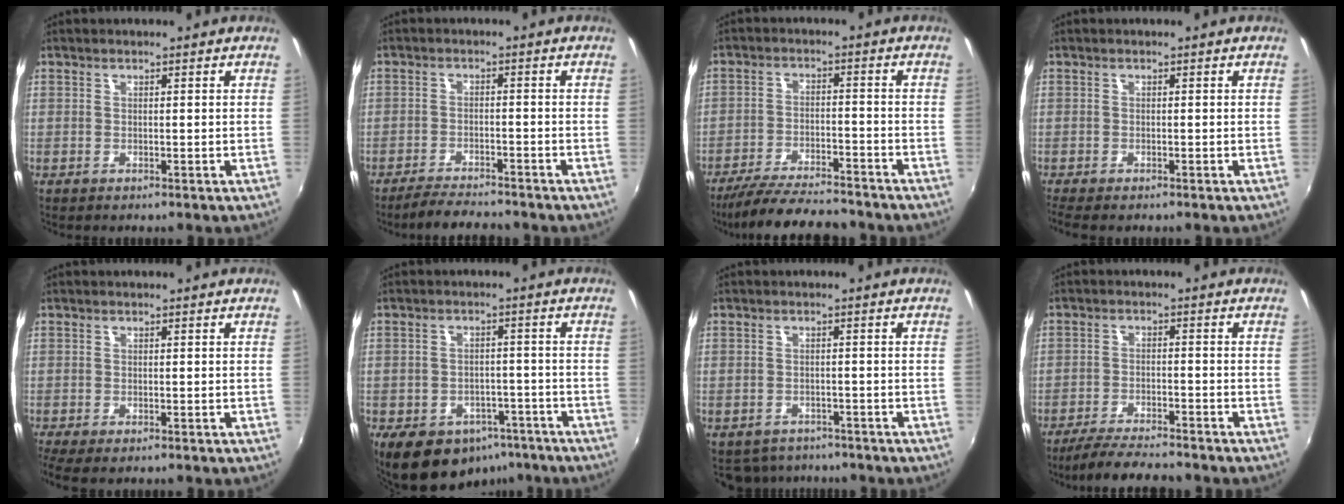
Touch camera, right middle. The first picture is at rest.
{"total": 6.4, "force": [-5.9, 0.9, 2.2], "torque": [-0.062, -0.006, -0.097]}
{"total": 14.4, "force": [-12.7, 2.8, 6.2], "torque": [-0.136, -0.016, -0.201]}
{"total": 3.2, "force": [-2.6, 0.7, 1.7], "torque": [-0.037, -0.020, -0.044]}
{"total": 3.7, "force": [-2.4, 1.0, 2.6], "torque": [-0.055, -0.019, -0.038]}
{"total": 13.6, "force": [-8.4, 9.0, 5.8], "torque": [-0.126, 0.010, -0.098]}
{"total": 5.6, "force": [-4.8, 2.8, 1.0], "torque": [-0.032, -0.007, -0.067]}
{"total": 9.2, "force": [-8.3, 1.1, 4.0], "torque": [-0.098, -0.013, -0.138]}